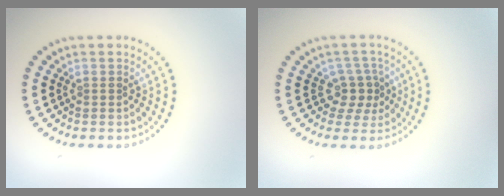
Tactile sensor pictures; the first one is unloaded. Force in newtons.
{"total": 2.5, "press": 1.8, "slide": 1.7}